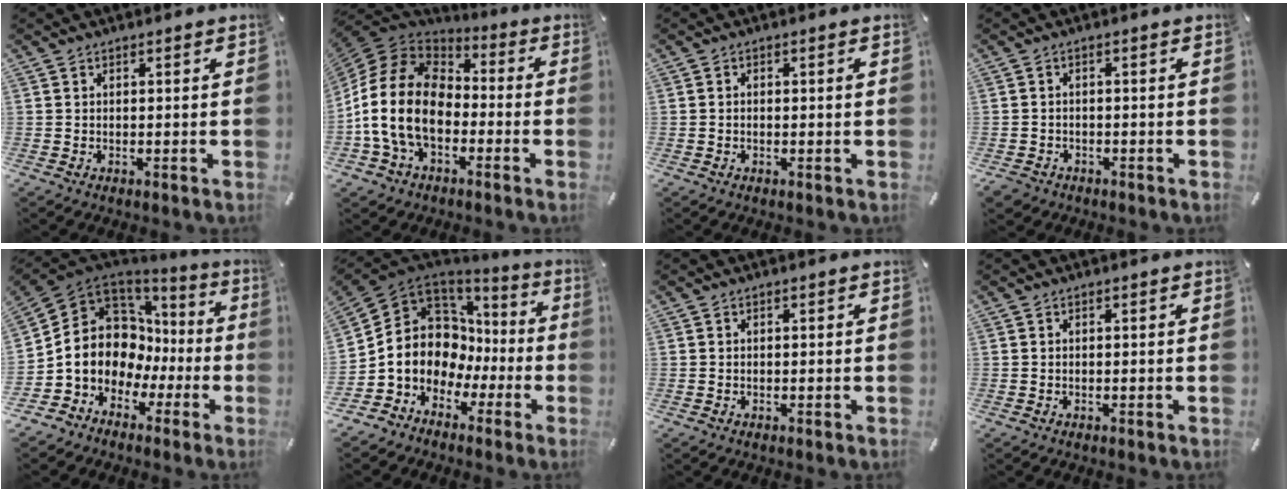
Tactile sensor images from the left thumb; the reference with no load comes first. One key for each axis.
{"total": 17.1, "fx": -4.5, "fy": 12.1, "fz": 11.3, "tx": -0.248, "ty": 0.028, "tz": -0.085}
{"total": 1.0, "fx": -0.1, "fy": 0.5, "fz": 0.9, "tx": -0.016, "ty": 0.002, "tz": -0.004}
{"total": 2.6, "fx": -1.7, "fy": 1.9, "fz": 0.7, "tx": -0.017, "ty": 0.006, "tz": -0.037}
{"total": 11.1, "fx": -0.5, "fy": 10.2, "fz": 4.3, "tx": -0.106, "ty": -0.032, "tz": -0.007}
{"total": 10.5, "fx": -1.0, "fy": 9.9, "fz": 3.3, "tx": -0.087, "ty": -0.034, "tz": -0.017}
{"total": 0.0}
{"total": 0.0}